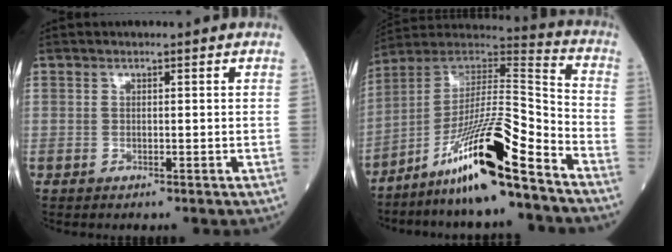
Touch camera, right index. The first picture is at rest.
{"total": 17.1, "force": [-11.2, 0.9, 12.9], "torque": [-0.243, -0.001, -0.198]}